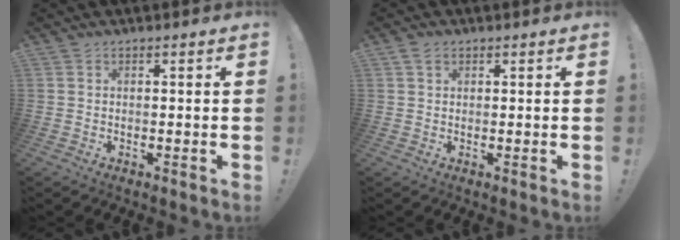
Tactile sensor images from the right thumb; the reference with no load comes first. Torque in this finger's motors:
{"motor_torque": [-0.10, 0.06, 0.13, -0.15, 0.00]}